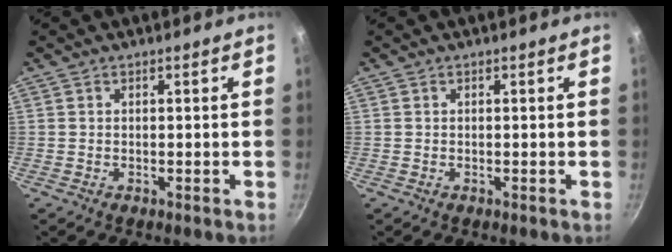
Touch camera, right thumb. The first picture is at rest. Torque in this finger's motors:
{"motor_torque": [-0.02, -0.02, 0.07, -0.04, 0.04]}